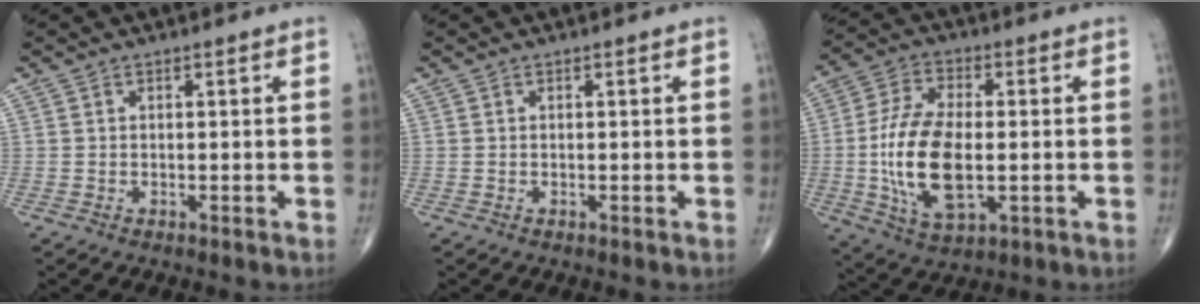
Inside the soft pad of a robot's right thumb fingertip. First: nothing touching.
{"total": 0.0}
{"total": 15.8, "force": [-1.7, 7.7, 13.7], "torque": [-0.270, 0.000, -0.028]}